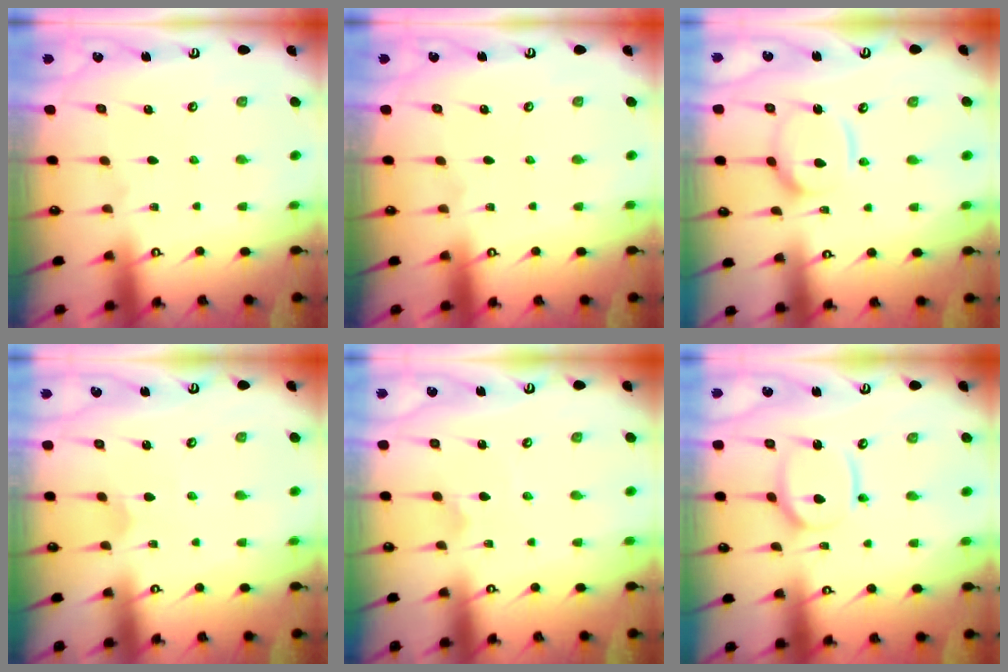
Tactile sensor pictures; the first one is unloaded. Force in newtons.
{"total": 0.0}
{"total": 12.3, "press": 12.2, "slide": 1.3}
{"total": 1.6, "press": 1.6, "slide": 0.1}
{"total": 1.6, "press": 1.6, "slide": 0.0}
{"total": 10.4, "press": 10.3, "slide": 1.2}